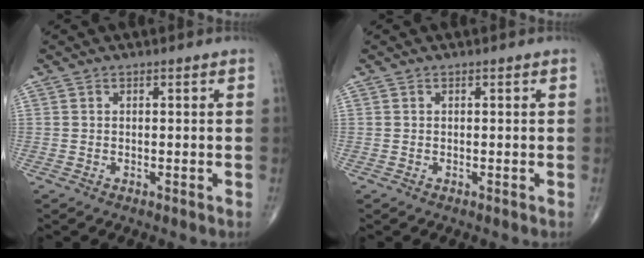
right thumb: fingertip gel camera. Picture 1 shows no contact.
{"total": 0.0}